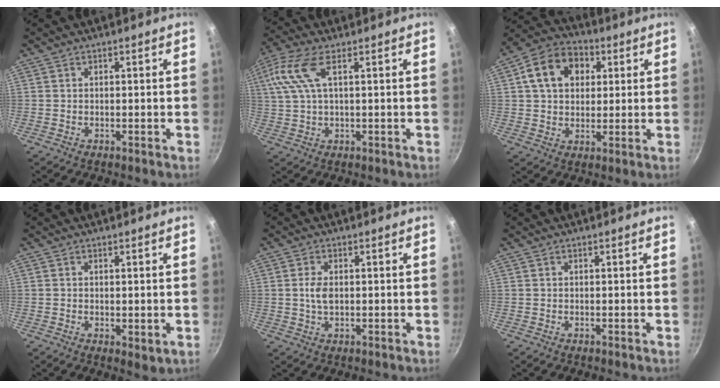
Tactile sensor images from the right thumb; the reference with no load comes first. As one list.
[{"total": 9.4, "force": [3.0, 3.6, 8.1], "torque": [-0.179, 0.017, 0.060]}, {"total": 12.7, "force": [3.6, 9.6, 7.5], "torque": [-0.106, 0.016, 0.046]}, {"total": 2.1, "force": [0.2, 1.0, 1.8], "torque": [-0.025, -0.010, 0.003]}, {"total": 3.4, "force": [0.2, 2.0, 2.7], "torque": [-0.046, 0.001, 0.003]}, {"total": 0.0}]